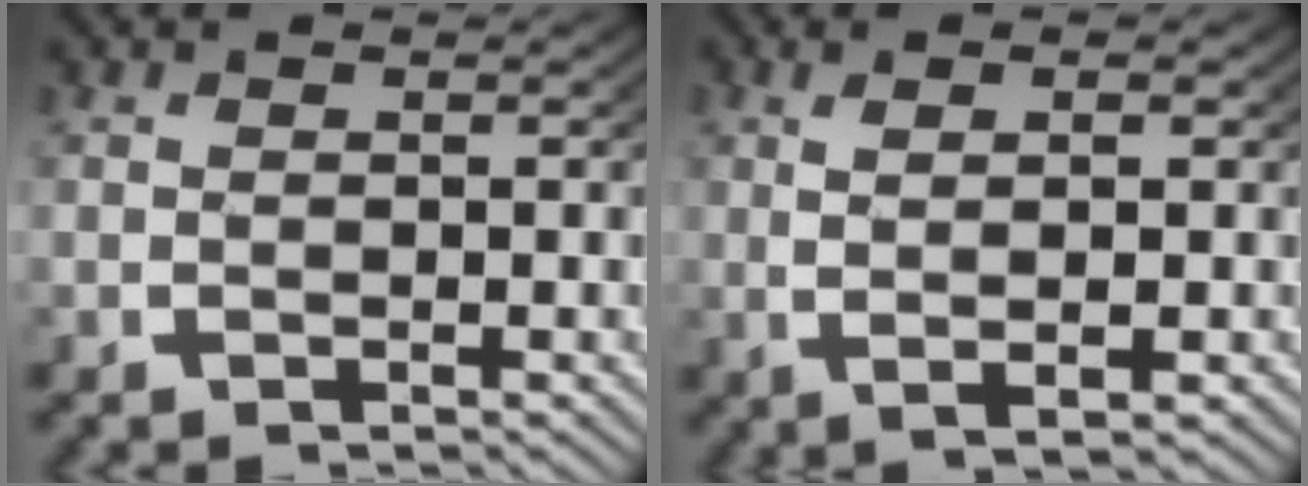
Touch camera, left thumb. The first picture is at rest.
{"total": 3.4, "force": [0.4, 0.8, 3.3], "torque": [-0.065, -0.003, 0.015]}